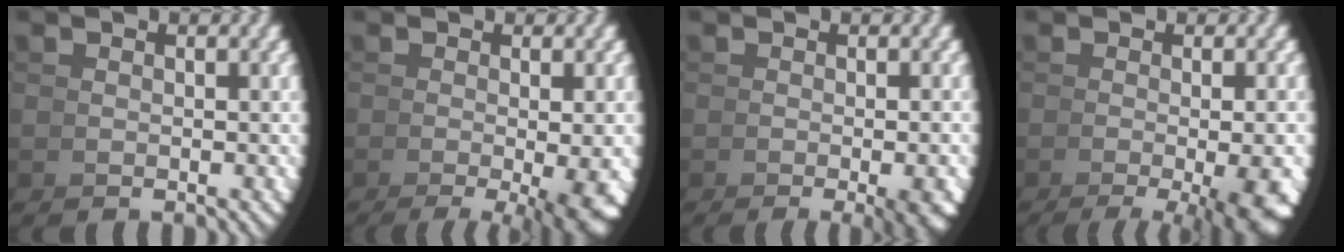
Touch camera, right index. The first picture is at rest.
{"total": 7.5, "force": [-3.4, 2.2, 6.3], "torque": [-0.077, -0.025, -0.037]}
{"total": 4.3, "force": [-1.8, 1.2, 3.7], "torque": [-0.036, -0.007, -0.024]}
{"total": 9.2, "force": [-4.4, 3.0, 7.5], "torque": [-0.083, -0.021, -0.052]}